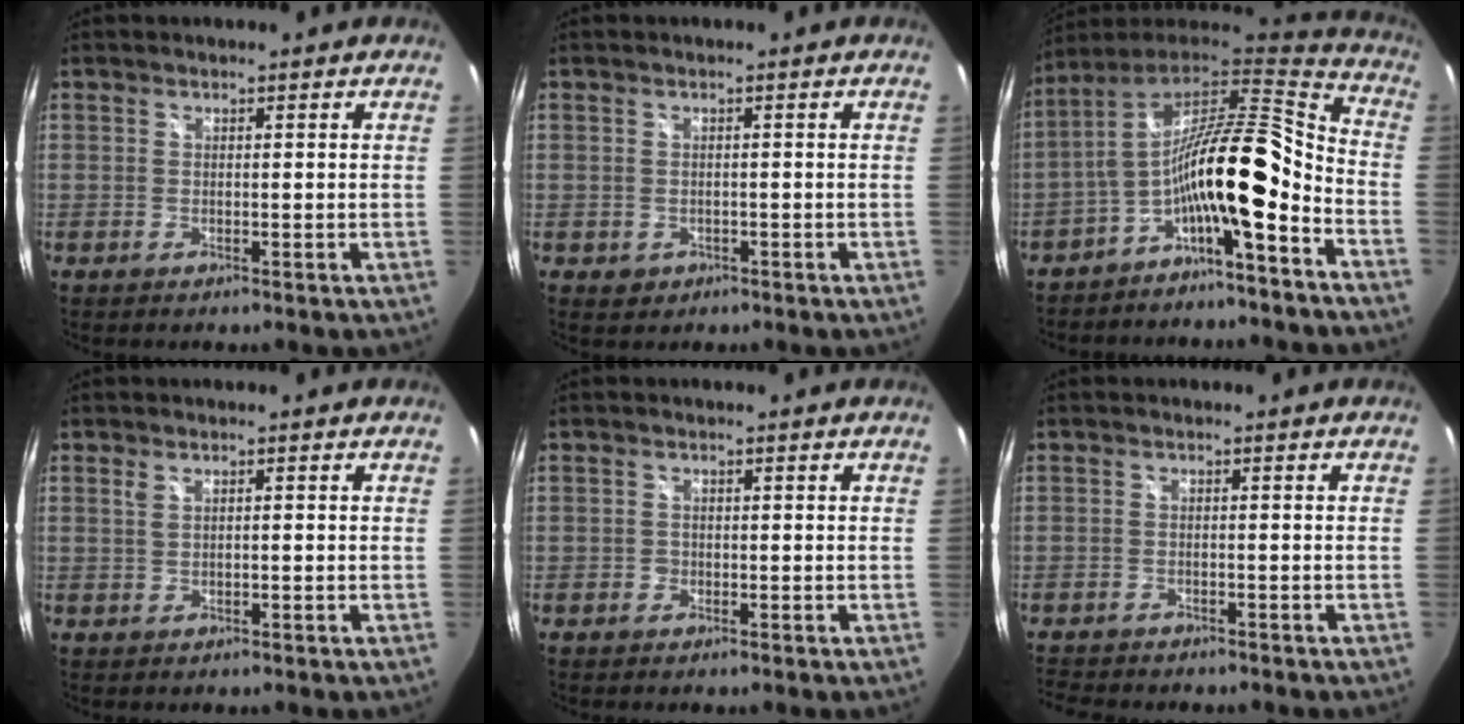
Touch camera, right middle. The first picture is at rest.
{"total": 2.1, "force": [-0.7, 1.8, 0.8], "torque": [-0.016, -0.001, -0.005]}
{"total": 17.7, "force": [-6.9, 4.6, 15.7], "torque": [-0.263, 0.000, -0.132]}
{"total": 1.4, "force": [0.2, 0.7, 1.2], "torque": [-0.022, 0.000, 0.004]}
{"total": 1.2, "force": [-0.6, 1.0, 0.1], "torque": [-0.002, -0.001, -0.009]}
{"total": 5.3, "force": [-4.9, 1.4, 1.6], "torque": [-0.047, -0.015, -0.079]}